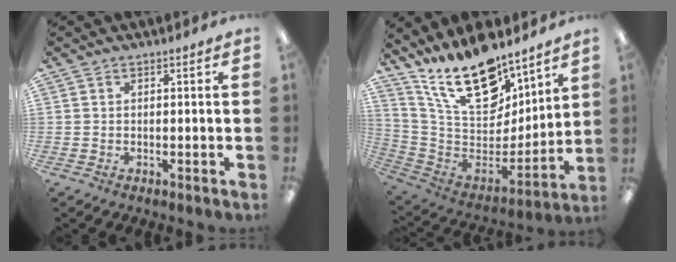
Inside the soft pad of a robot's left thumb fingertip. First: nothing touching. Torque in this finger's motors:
{"motor_torque": [0.40, 0.30, 1.51, -1.26, 0.15]}